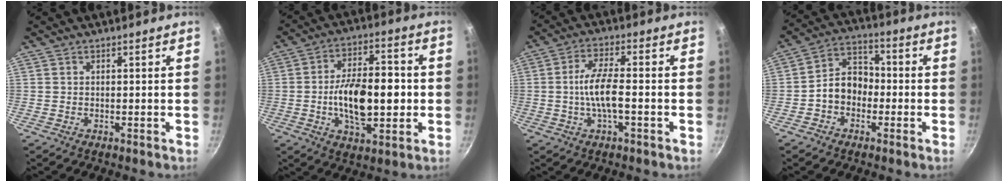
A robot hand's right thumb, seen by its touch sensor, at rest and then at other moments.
{"total": 15.3, "force": [-1.6, 7.9, 13.0], "torque": [-0.193, 0.020, -0.027]}
{"total": 7.5, "force": [-1.4, 2.1, 7.1], "torque": [-0.136, 0.017, -0.033]}
{"total": 8.2, "force": [-1.9, 6.4, 4.8], "torque": [-0.042, 0.037, -0.047]}